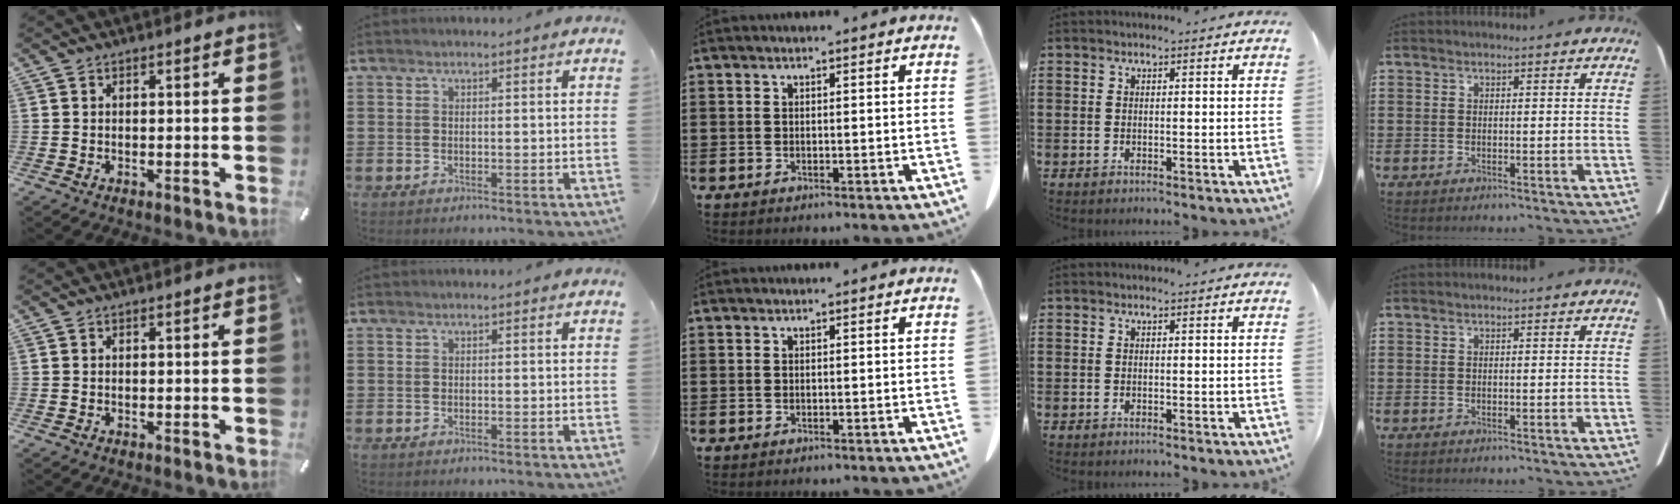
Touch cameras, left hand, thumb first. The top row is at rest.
{}